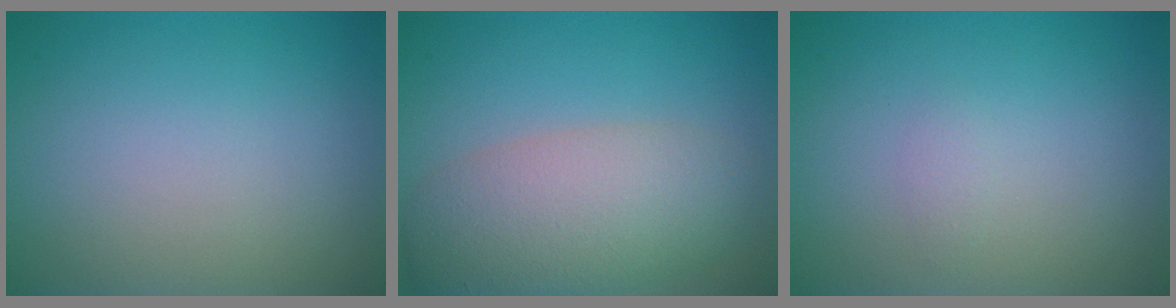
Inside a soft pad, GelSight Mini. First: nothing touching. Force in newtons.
{"total": 6.8, "press": 6.8, "slide": 0.3}
{"total": 0.7, "press": 0.7, "slide": 0.0}